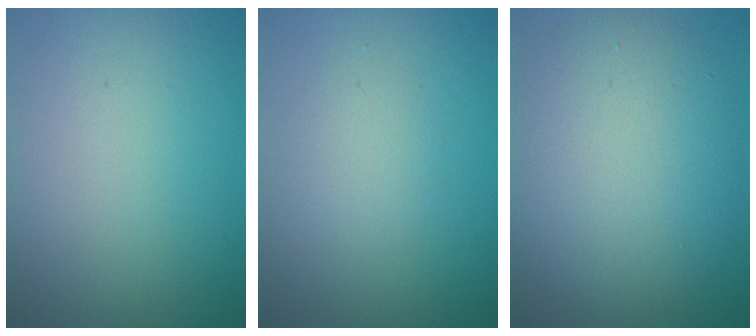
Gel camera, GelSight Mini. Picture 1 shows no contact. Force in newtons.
{"total": 1.5, "press": 1.5, "slide": 0.1}
{"total": 7.8, "press": 7.8, "slide": 0.1}